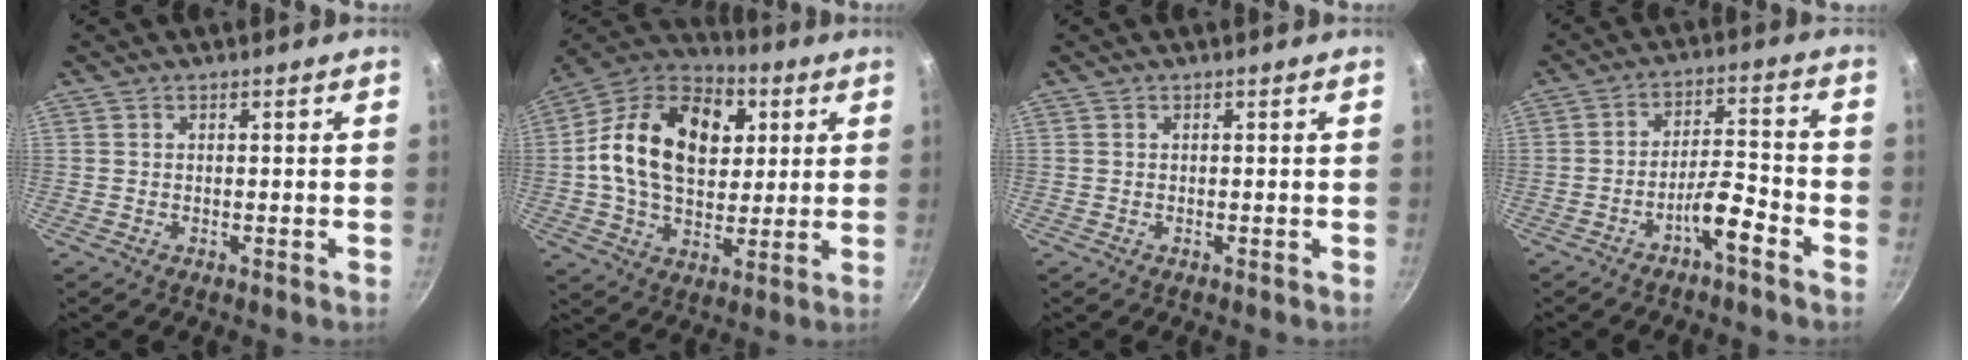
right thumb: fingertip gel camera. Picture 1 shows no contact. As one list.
[{"total": 22.0, "force": [4.6, 14.9, 15.5], "torque": [-0.234, 0.014, 0.064]}, {"total": 0.0}, {"total": 6.6, "force": [-4.2, 1.4, 5.0], "torque": [-0.083, 0.040, -0.070]}]